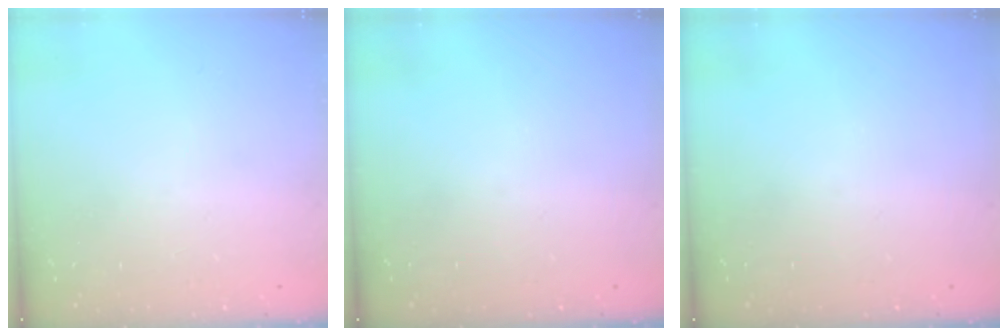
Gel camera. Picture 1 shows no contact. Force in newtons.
{"total": 0.0}
{"total": 0.0}